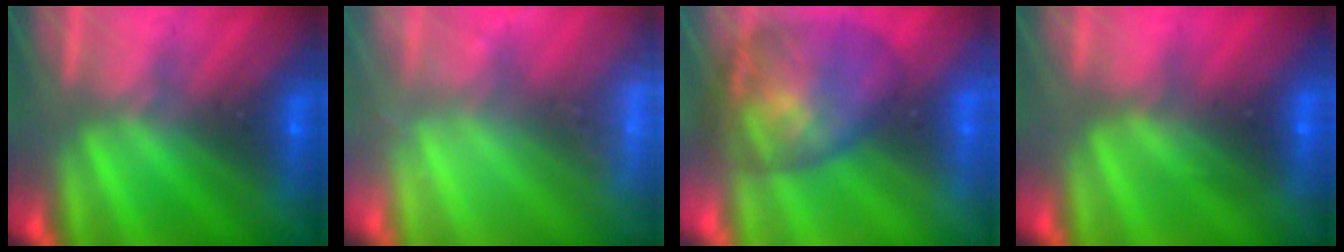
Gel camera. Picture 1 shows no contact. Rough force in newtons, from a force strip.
{"total": 2.5}
{"total": 7.1}
{"total": 2.8}